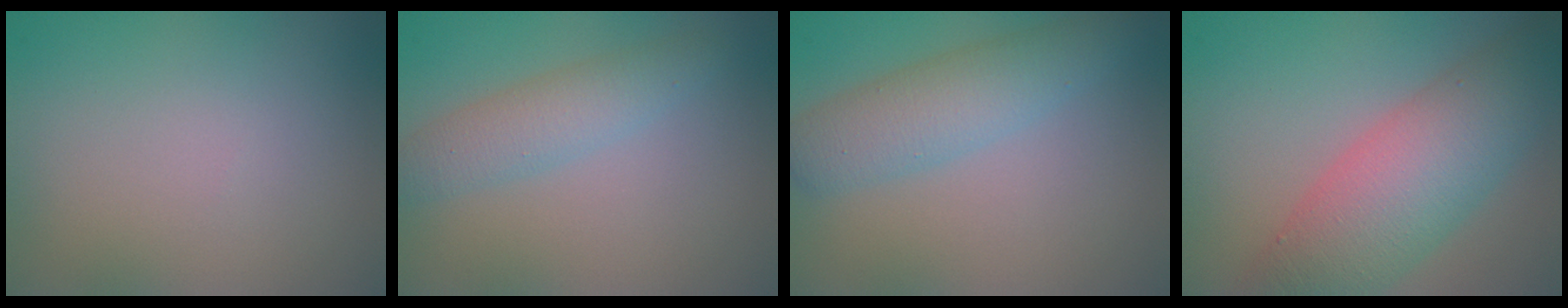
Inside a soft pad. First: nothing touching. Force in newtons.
{"total": 2.9, "press": 2.9, "slide": 0.0}
{"total": 3.9, "press": 3.9, "slide": 0.1}
{"total": 8.6, "press": 8.6, "slide": 0.3}